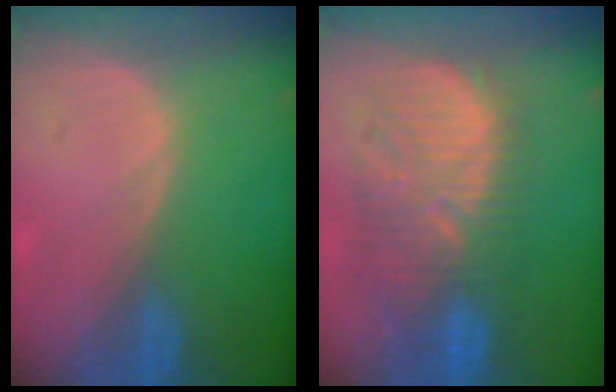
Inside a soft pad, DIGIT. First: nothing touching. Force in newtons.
{"total": 11.1, "press": 10.7, "slide": 2.9}